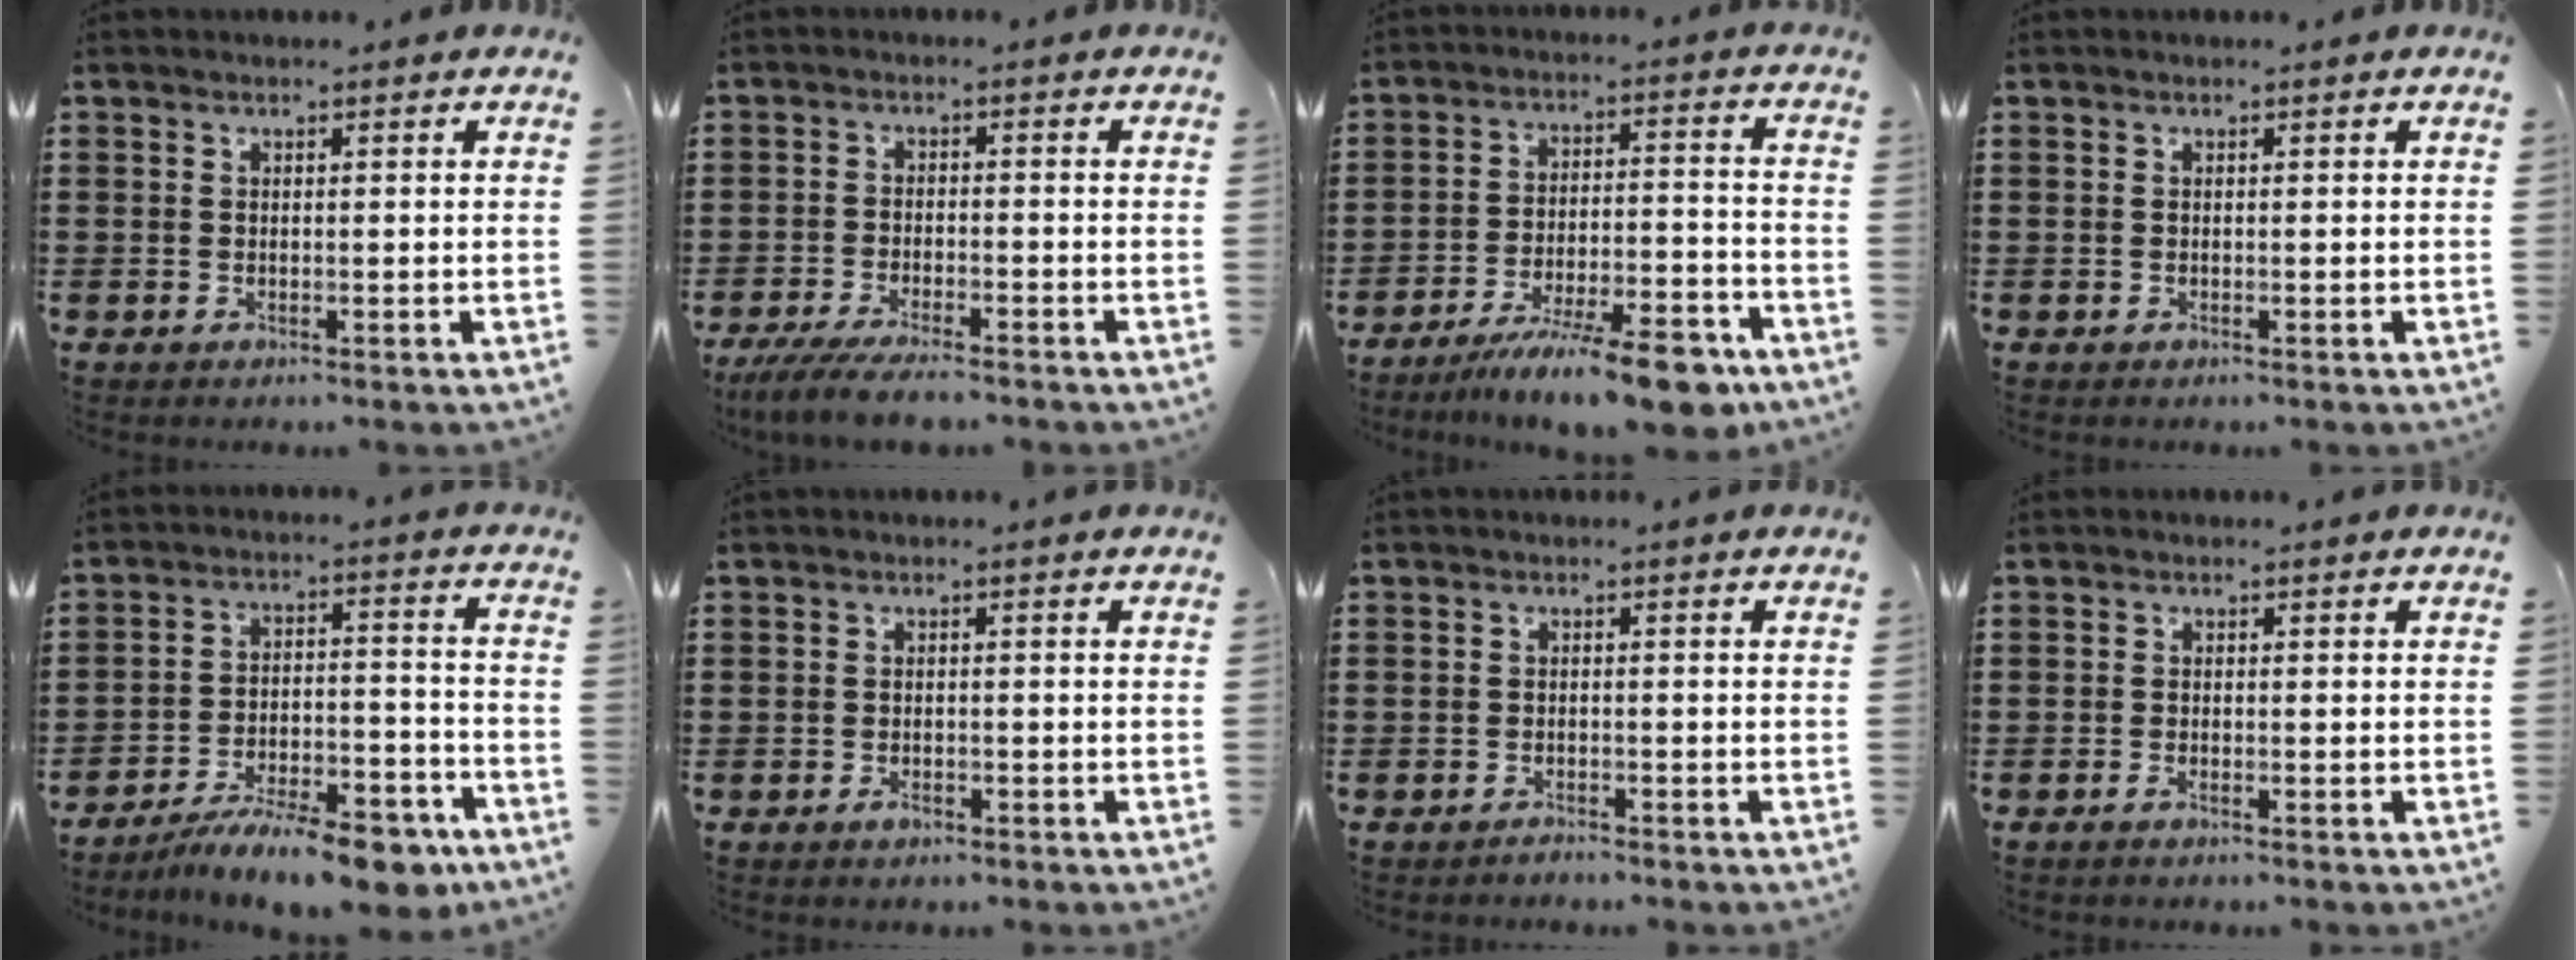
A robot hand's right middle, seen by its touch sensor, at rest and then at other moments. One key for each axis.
{"total": 5.0, "fx": -4.5, "fy": 0.4, "fz": 2.3, "tx": -0.059, "ty": -0.015, "tz": -0.088}
{"total": 12.6, "fx": -10.0, "fy": 1.9, "fz": 7.4, "tx": -0.109, "ty": 0.031, "tz": -0.174}
{"total": 0.0}
{"total": 11.4, "fx": -9.7, "fy": 2.0, "fz": 5.7, "tx": -0.081, "ty": 0.031, "tz": -0.176}
{"total": 1.0, "fx": -0.8, "fy": 0.4, "fz": 0.5, "tx": -0.013, "ty": -0.004, "tz": -0.014}
{"total": 1.2, "fx": -1.2, "fy": 0.2, "fz": -0.1, "tx": -0.003, "ty": 0.002, "tz": -0.026}
{"total": 0.6, "fx": -0.5, "fy": 0.1, "fz": 0.4, "tx": -0.010, "ty": -0.002, "tz": -0.008}